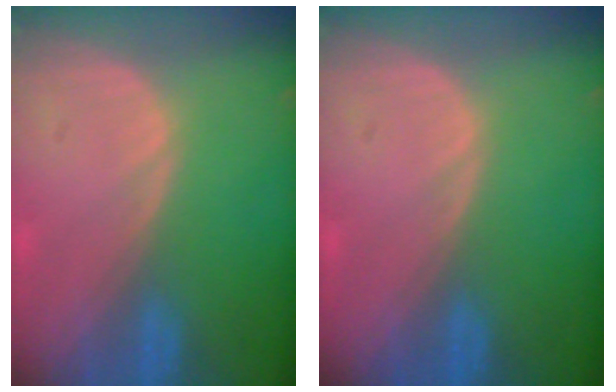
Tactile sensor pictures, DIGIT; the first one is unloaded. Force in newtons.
{"total": 0.0}